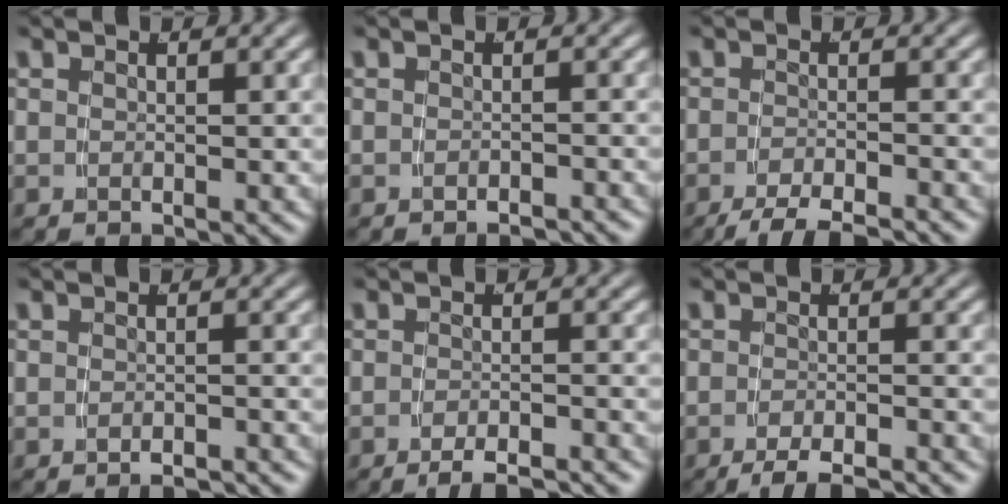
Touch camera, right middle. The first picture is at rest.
{"total": 1.7, "force": [-1.7, 0.0, 0.3], "torque": [-0.001, 0.001, -0.027]}
{"total": 5.3, "force": [-4.7, 1.1, 2.2], "torque": [-0.026, -0.009, -0.069]}
{"total": 2.1, "force": [-2.1, 0.0, 0.4], "torque": [-0.003, 0.000, -0.033]}
{"total": 4.3, "force": [-3.9, 0.3, 1.7], "torque": [-0.015, -0.002, -0.061]}
{"total": 4.8, "force": [-4.3, 0.7, 2.0], "torque": [-0.022, -0.006, -0.064]}